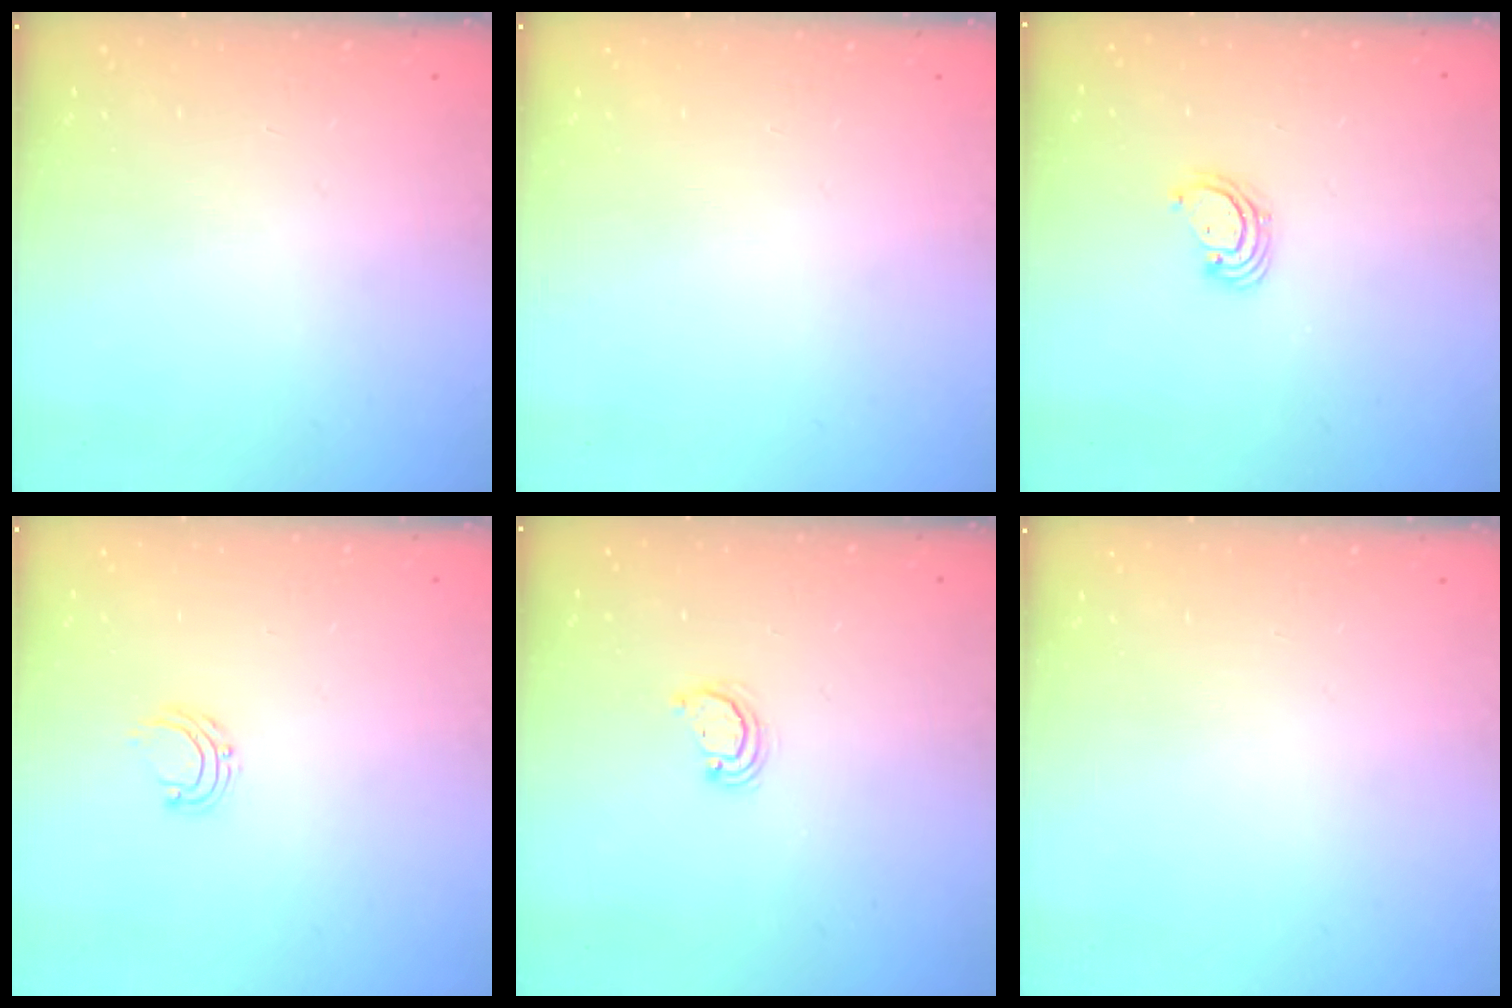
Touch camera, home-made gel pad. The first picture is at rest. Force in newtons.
{"total": 0.0}
{"total": 3.4, "press": 3.4, "slide": 0.3}
{"total": 6.5, "press": 6.5, "slide": 0.4}
{"total": 2.6, "press": 2.6, "slide": 0.3}
{"total": 0.0}